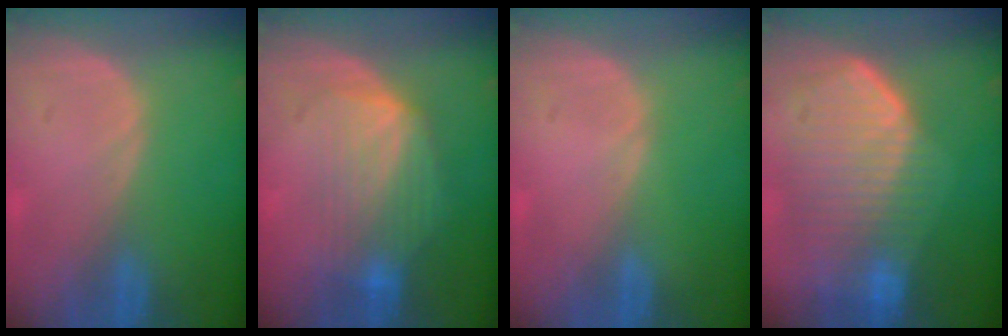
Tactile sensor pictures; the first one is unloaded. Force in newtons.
{"total": 7.3, "press": 7.2, "slide": 1.4}
{"total": 0.0}
{"total": 10.8, "press": 9.4, "slide": 5.3}